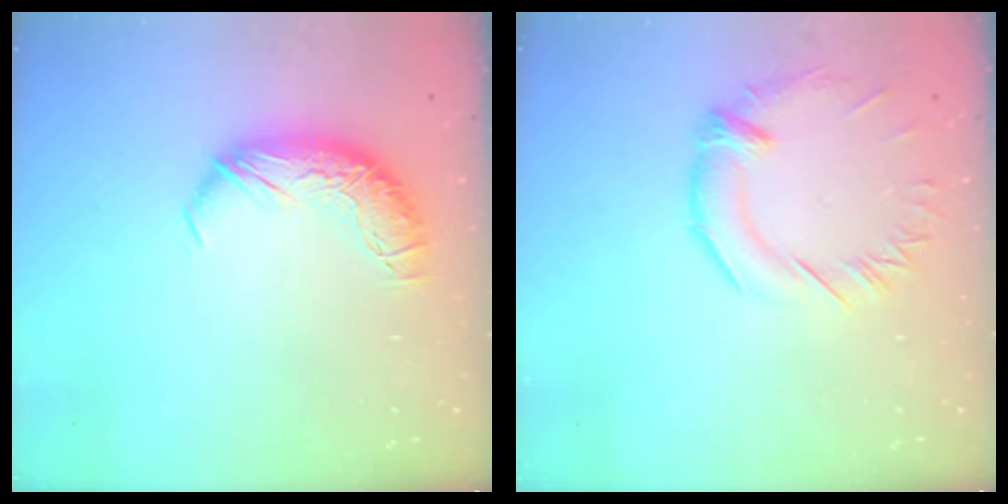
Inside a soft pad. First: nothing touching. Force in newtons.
{"total": 1.2, "press": 0.6, "slide": 1.1}